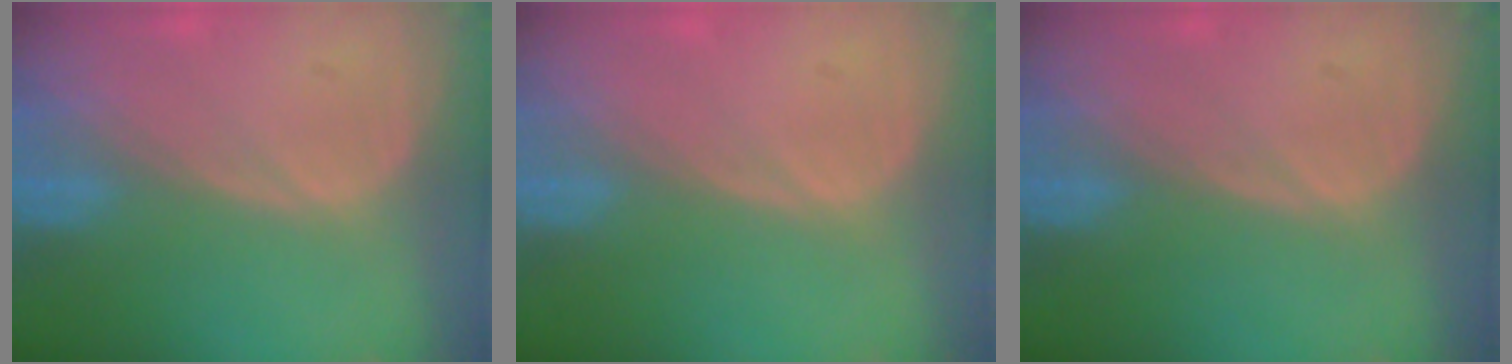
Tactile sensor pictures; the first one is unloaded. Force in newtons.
{"total": 0.0}
{"total": 0.0}